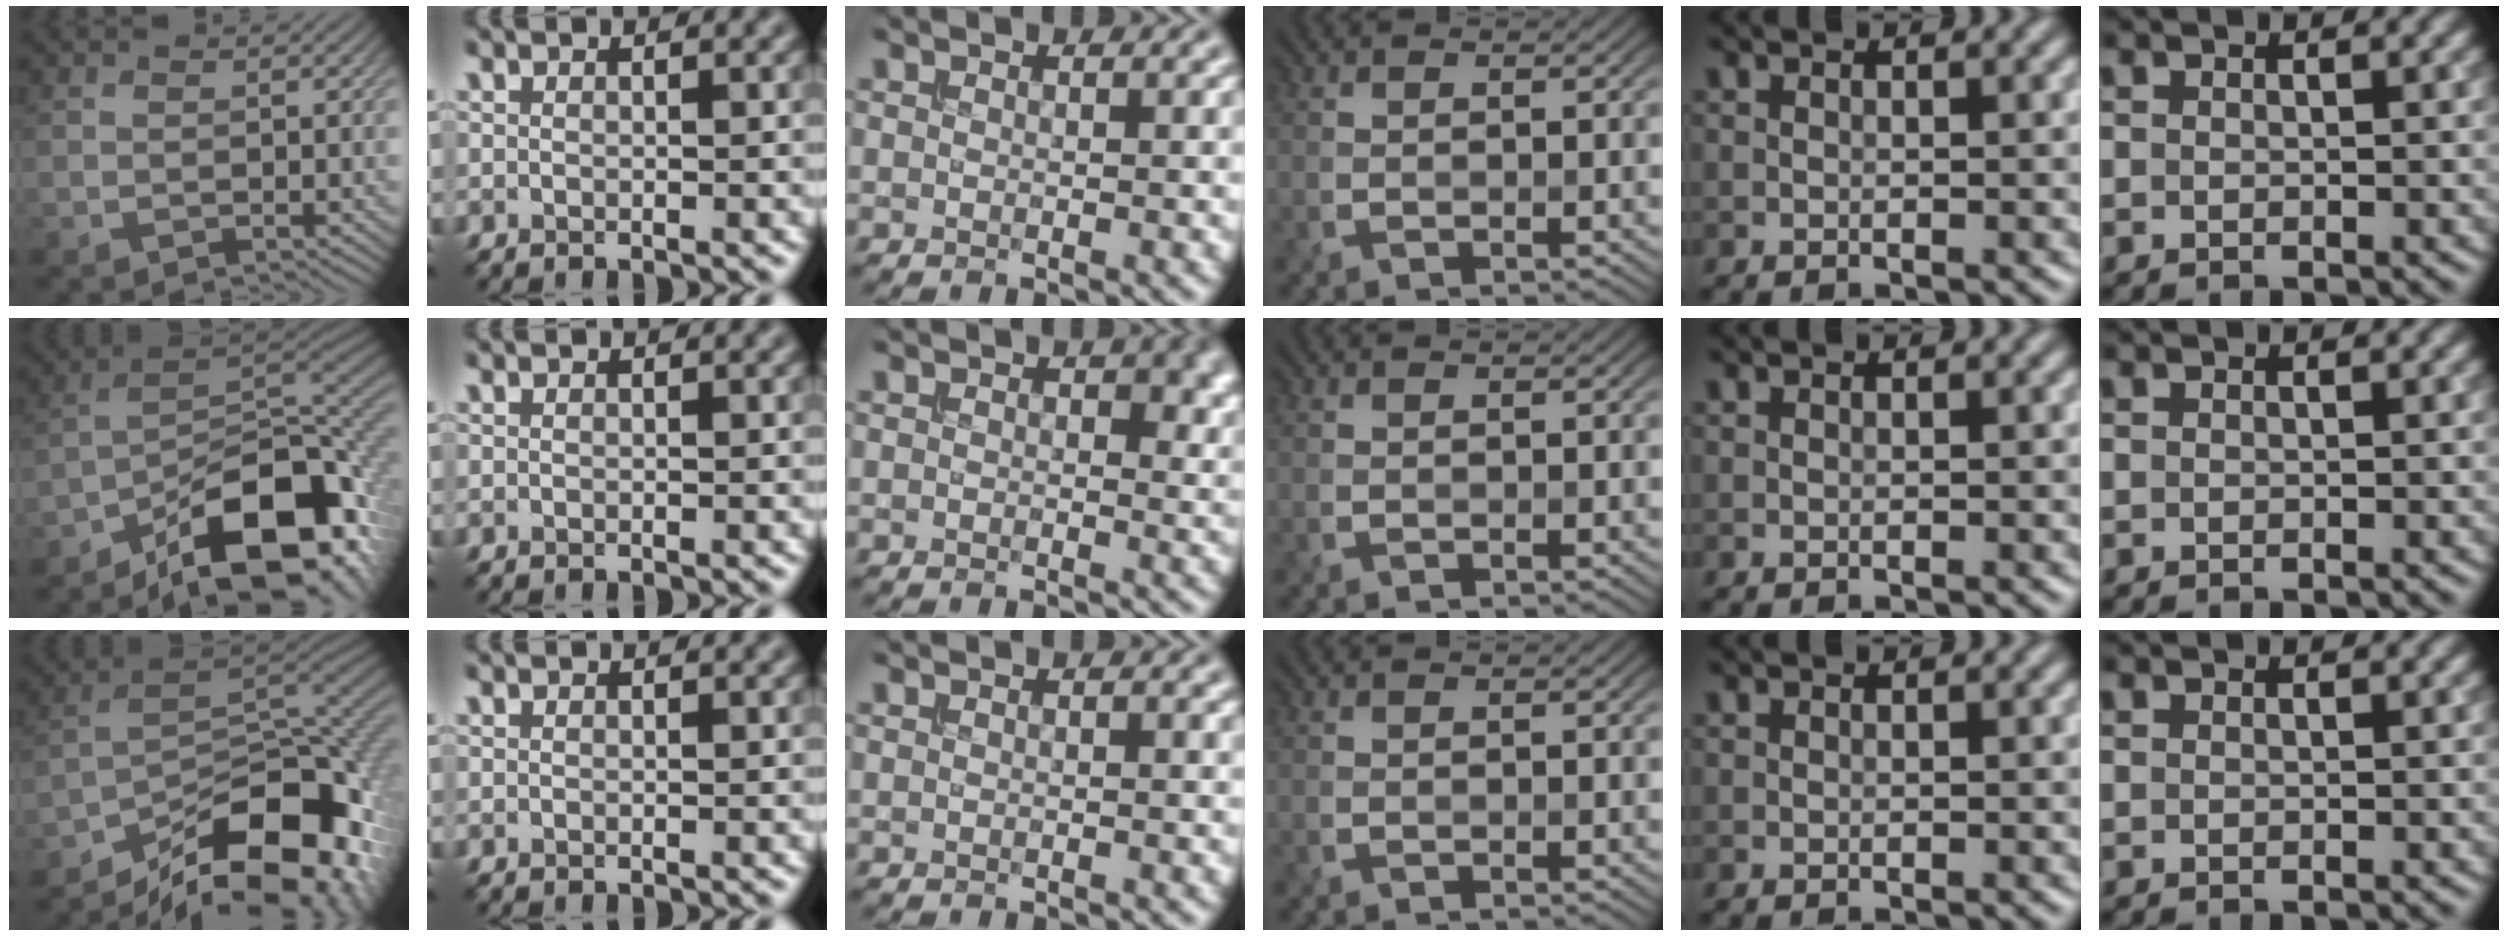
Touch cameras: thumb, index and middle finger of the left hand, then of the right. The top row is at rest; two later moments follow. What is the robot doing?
{"motion": "extract", "object": "bucket"}